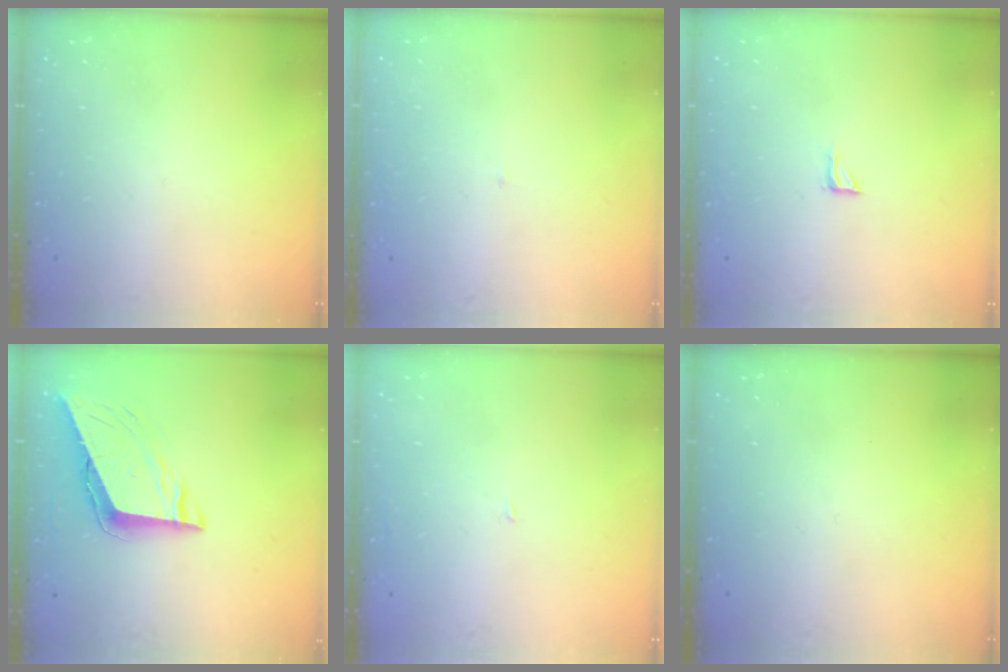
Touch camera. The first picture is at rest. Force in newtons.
{"total": 2.1, "press": 2.1, "slide": 0.1}
{"total": 3.6, "press": 3.6, "slide": 0.4}
{"total": 8.3, "press": 8.2, "slide": 0.4}
{"total": 1.2, "press": 1.2, "slide": 0.1}
{"total": 0.0}